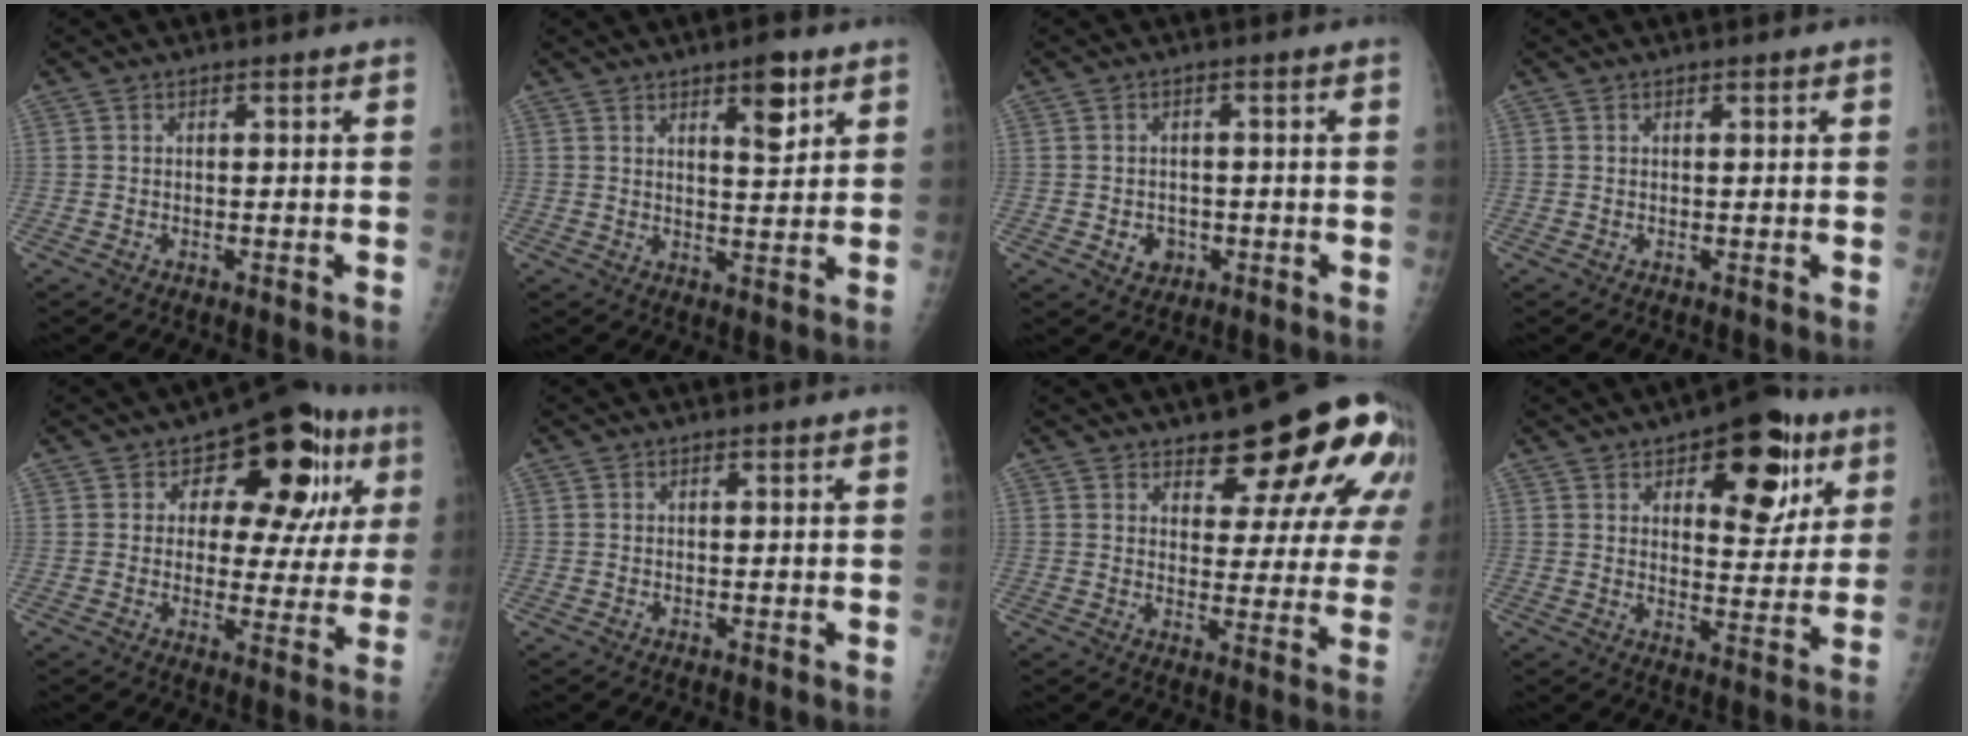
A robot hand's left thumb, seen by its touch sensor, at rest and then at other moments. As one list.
[{"total": 6.2, "force": [3.5, 2.1, 4.6], "torque": [-0.054, -0.022, 0.050]}, {"total": 3.4, "force": [-1.0, 2.9, 1.4], "torque": [-0.005, 0.005, -0.009]}, {"total": 0.5, "force": [0.3, 0.2, 0.4], "torque": [-0.005, -0.001, 0.004]}, {"total": 15.9, "force": [5.7, 9.2, 11.6], "torque": [-0.089, -0.001, 0.069]}, {"total": 0.0}, {"total": 17.0, "force": [10.1, 7.2, 11.6], "torque": [-0.106, -0.054, 0.122]}, {"total": 15.8, "force": [7.6, 7.8, 11.5], "torque": [-0.097, -0.027, 0.103]}]